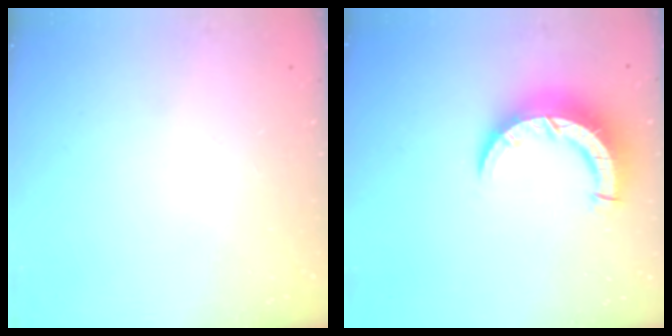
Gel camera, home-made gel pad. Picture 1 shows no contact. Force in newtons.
{"total": 9.4, "press": 9.3, "slide": 1.0}